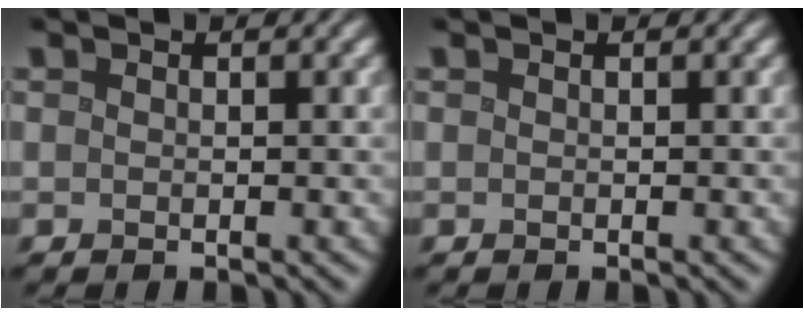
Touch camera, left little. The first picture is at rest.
{"total": 0.0}